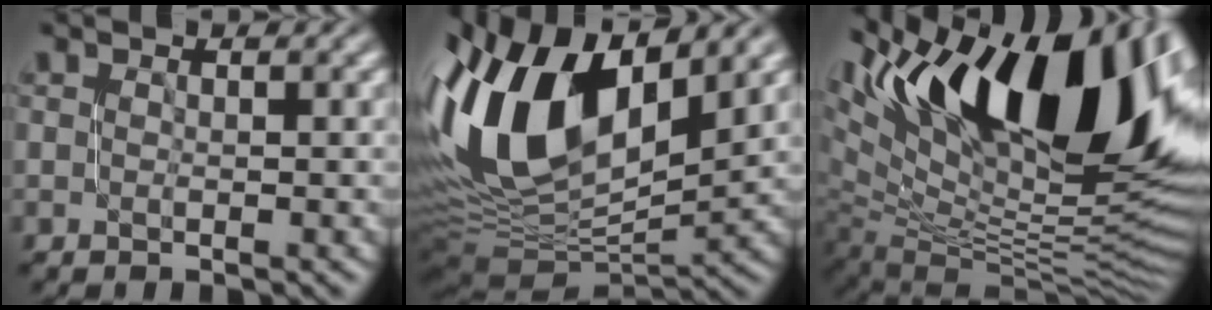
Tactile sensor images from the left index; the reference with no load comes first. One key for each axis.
{"total": 13.8, "fx": 4.0, "fy": 7.8, "fz": 10.7, "tx": -0.212, "ty": 0.013, "tz": 0.069}
{"total": 18.9, "fx": 8.0, "fy": 9.2, "fz": 14.5, "tx": -0.225, "ty": 0.032, "tz": 0.147}